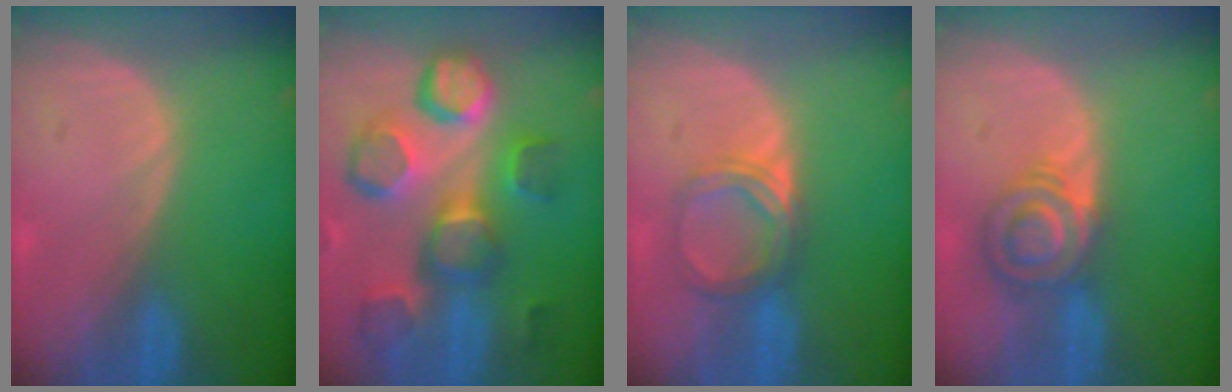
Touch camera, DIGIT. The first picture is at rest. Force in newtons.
{"total": 12.5, "press": 11.1, "slide": 5.7}
{"total": 5.3, "press": 4.9, "slide": 2.0}
{"total": 6.1, "press": 6.0, "slide": 1.1}